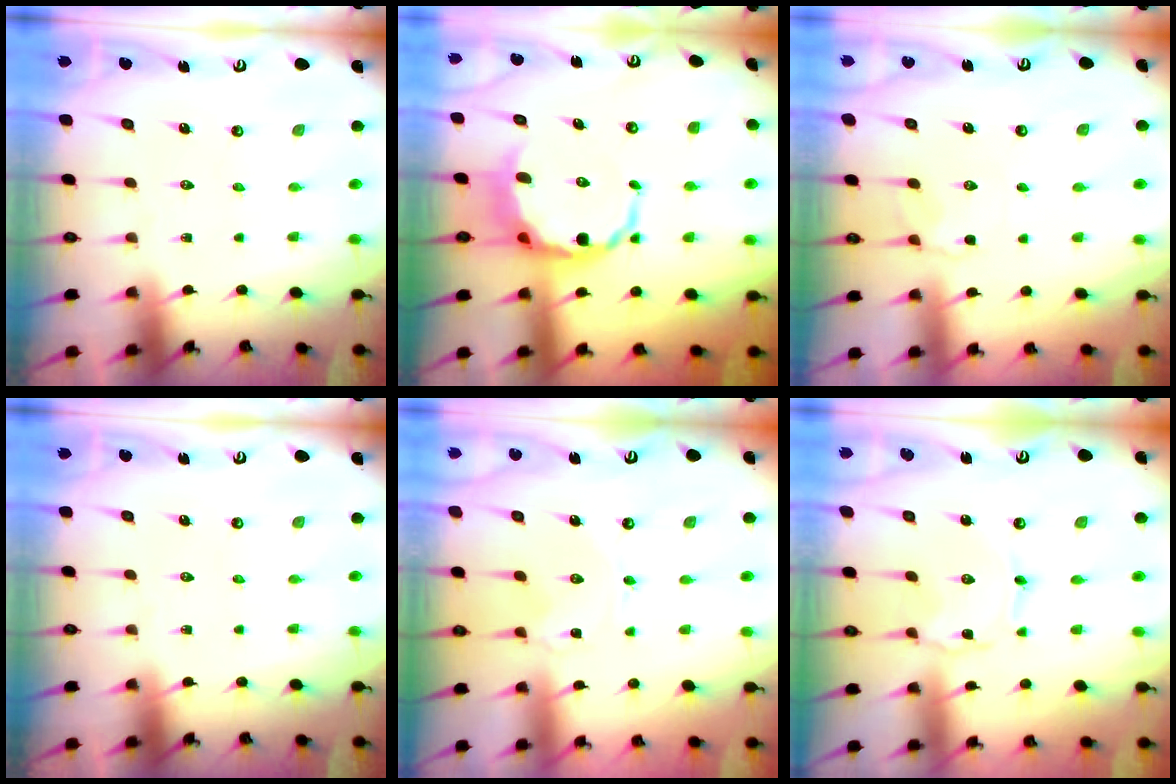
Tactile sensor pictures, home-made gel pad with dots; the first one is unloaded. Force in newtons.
{"total": 8.9, "press": 8.5, "slide": 2.6}
{"total": 2.8, "press": 2.6, "slide": 1.1}
{"total": 0.0}
{"total": 0.0}
{"total": 1.0, "press": 1.0, "slide": 0.1}